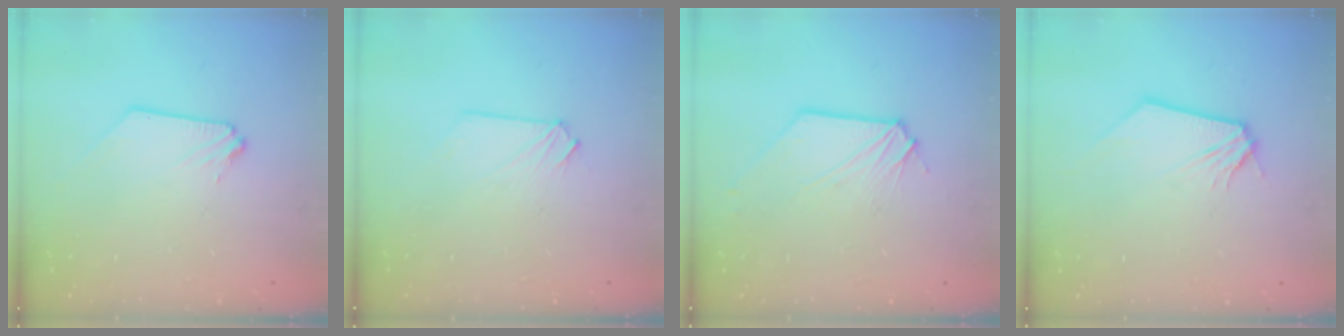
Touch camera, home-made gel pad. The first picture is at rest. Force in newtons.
{"total": 0.9, "press": 0.9, "slide": 0.2}
{"total": 1.1, "press": 1.1, "slide": 0.1}
{"total": 0.0}